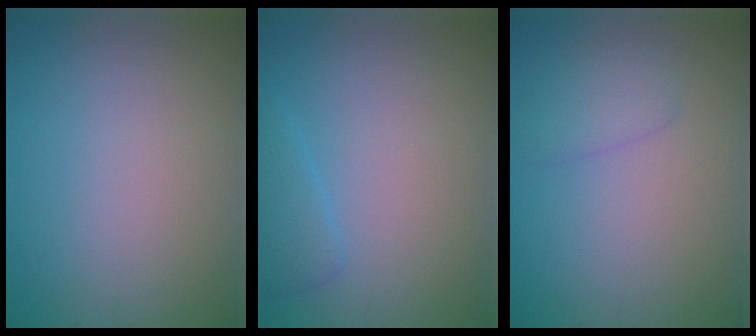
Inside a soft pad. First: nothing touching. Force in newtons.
{"total": 2.2, "press": 2.1, "slide": 0.2}
{"total": 1.8, "press": 1.8, "slide": 0.0}